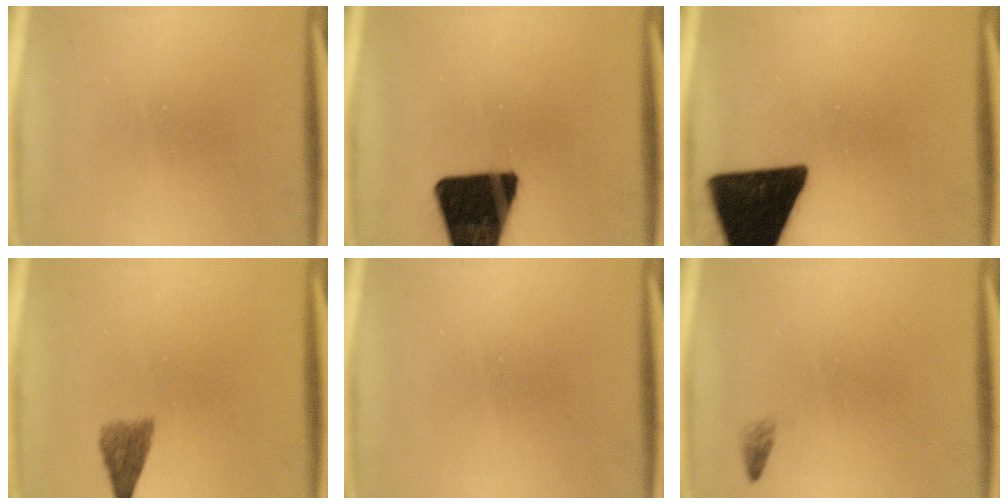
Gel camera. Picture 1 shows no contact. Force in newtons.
{"total": 19.9}
{"total": 18.7}
{"total": 2.9}
{"total": 0.0}
{"total": 0.8}